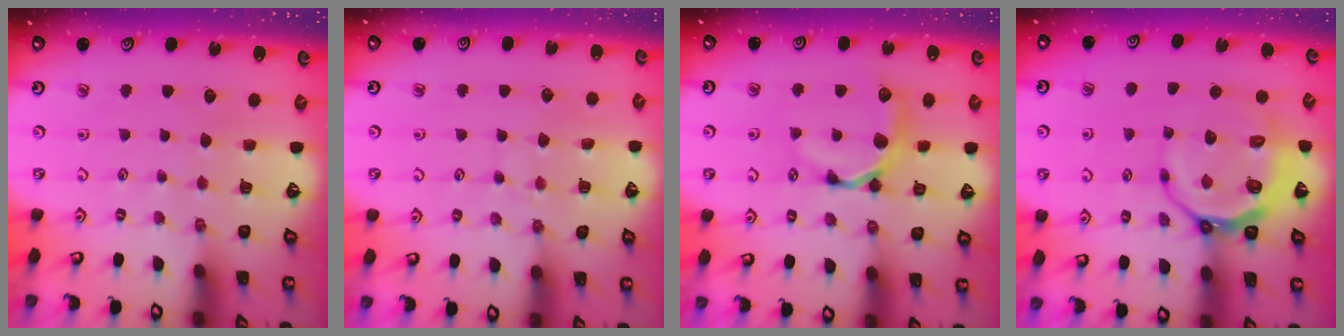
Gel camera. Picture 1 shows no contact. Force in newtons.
{"total": 7.8, "press": 7.7, "slide": 0.7}
{"total": 9.9, "press": 9.8, "slide": 0.9}
{"total": 9.6, "press": 9.0, "slide": 3.3}